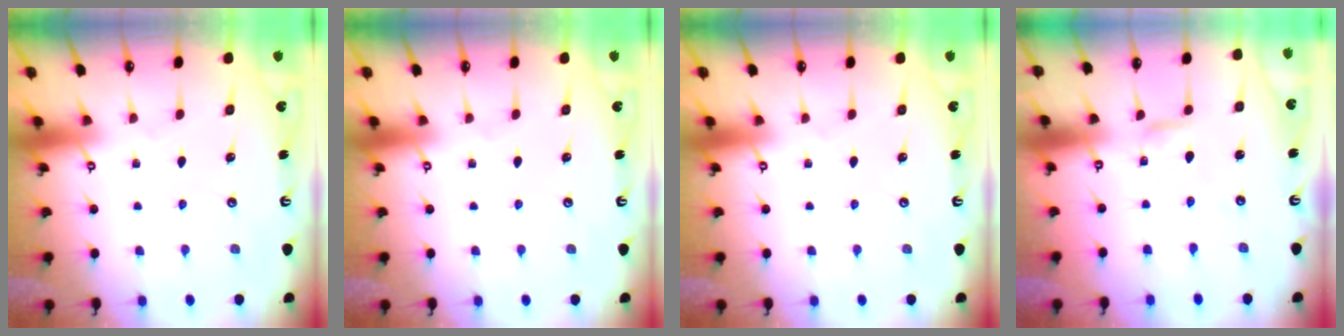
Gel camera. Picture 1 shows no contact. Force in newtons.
{"total": 0.0}
{"total": 0.0}
{"total": 3.5, "press": 3.5, "slide": 0.4}